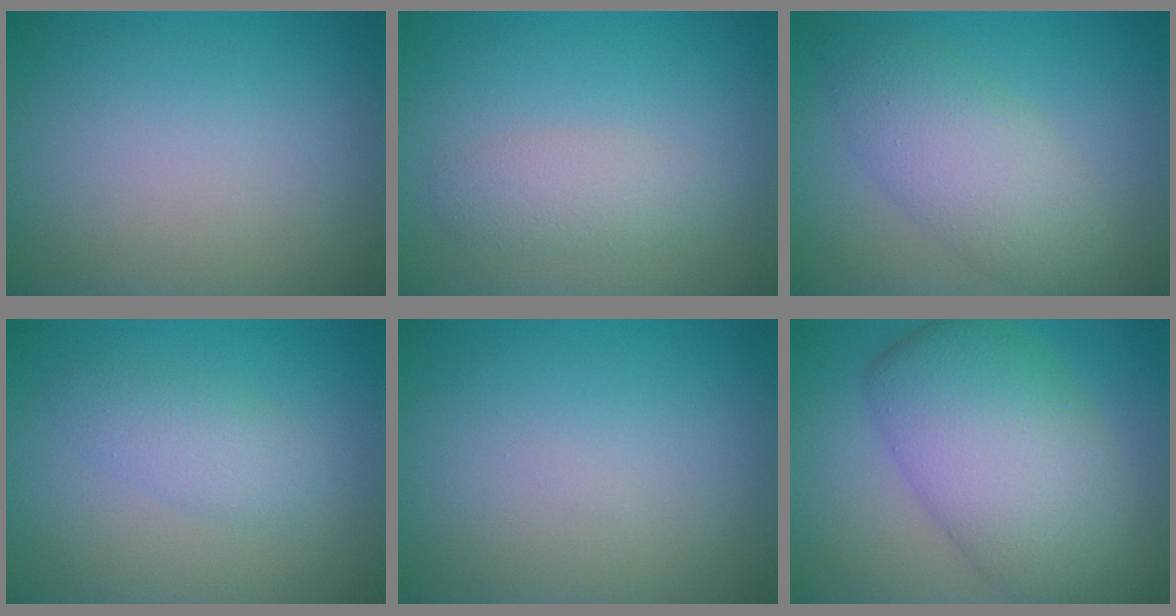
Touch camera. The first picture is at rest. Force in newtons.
{"total": 2.3, "press": 2.3, "slide": 0.1}
{"total": 5.1, "press": 5.1, "slide": 0.2}
{"total": 2.6, "press": 2.6, "slide": 0.1}
{"total": 0.0}
{"total": 10.5, "press": 10.4, "slide": 0.7}